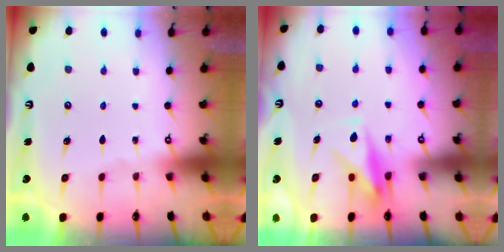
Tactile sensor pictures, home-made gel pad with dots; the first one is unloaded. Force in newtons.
{"total": 10.3, "press": 10.3, "slide": 0.4}